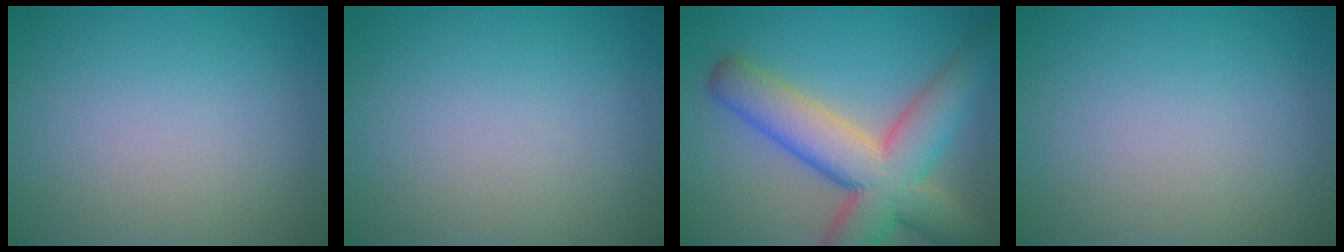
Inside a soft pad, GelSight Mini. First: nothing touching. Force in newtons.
{"total": 0.0}
{"total": 10.5, "press": 10.5, "slide": 0.8}
{"total": 0.0}